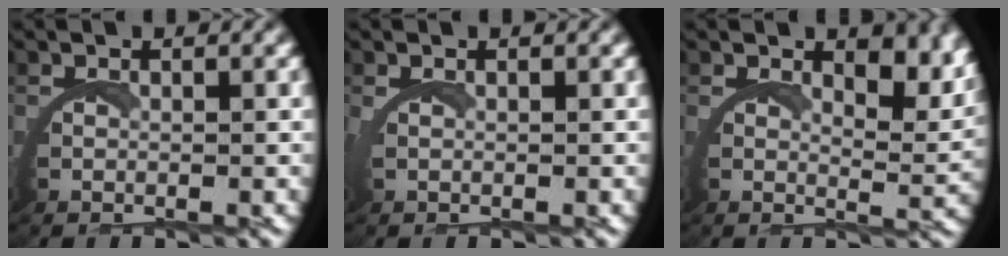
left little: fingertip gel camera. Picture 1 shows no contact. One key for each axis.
{"total": 0.7, "fx": 0.6, "fy": 0.0, "fz": 0.4, "tx": -0.013, "ty": 0.001, "tz": 0.013}
{"total": 4.6, "fx": 3.5, "fy": 0.9, "fz": 2.9, "tx": -0.049, "ty": -0.014, "tz": 0.052}